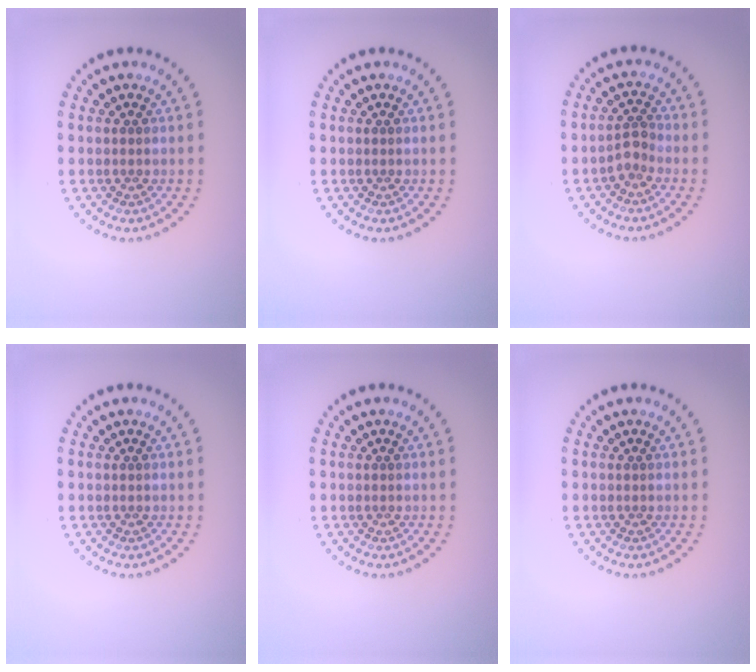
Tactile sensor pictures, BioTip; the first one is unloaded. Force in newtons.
{"total": 0.0}
{"total": 1.6, "press": 1.3, "slide": 1.0}
{"total": 0.0}
{"total": 0.0}
{"total": 0.0}